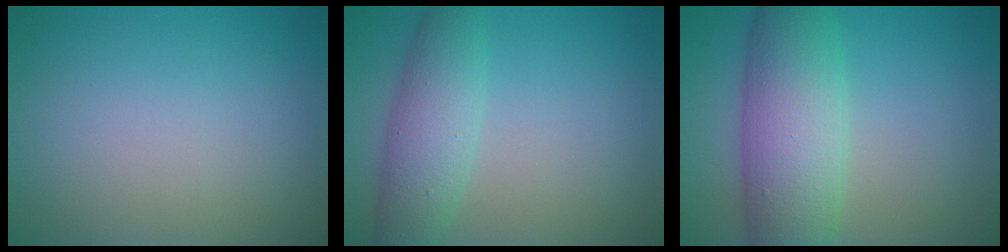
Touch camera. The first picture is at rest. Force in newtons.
{"total": 4.6, "press": 4.6, "slide": 0.1}
{"total": 8.4, "press": 8.4, "slide": 0.2}